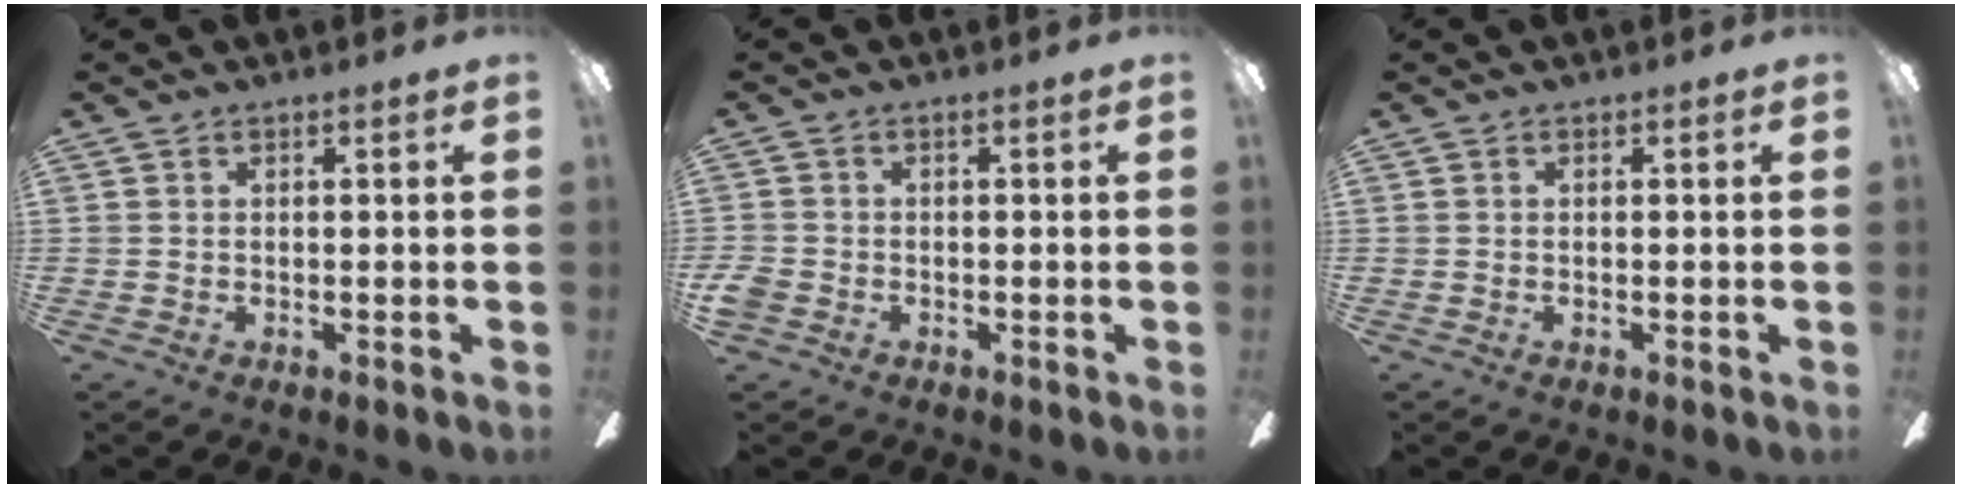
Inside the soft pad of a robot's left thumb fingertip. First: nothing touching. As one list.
[{"total": 2.4, "force": [-1.1, 1.7, 1.3], "torque": [-0.034, 0.000, -0.023]}, {"total": 0.0}]